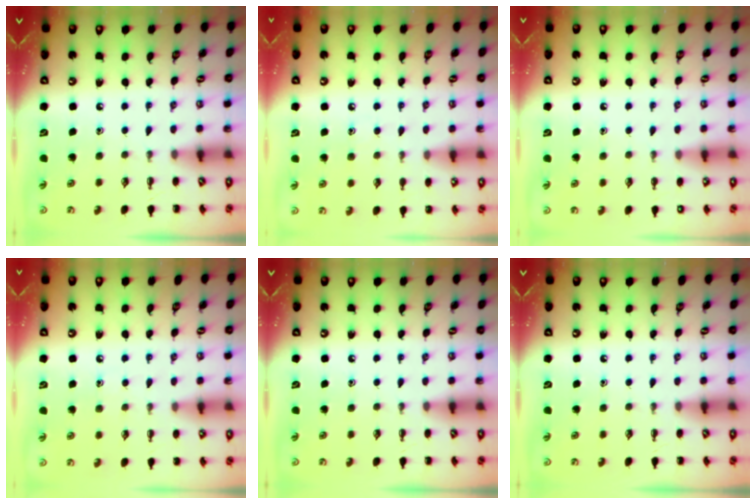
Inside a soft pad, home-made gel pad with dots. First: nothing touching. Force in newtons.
{"total": 6.9, "press": 6.7, "slide": 1.8}
{"total": 2.6, "press": 2.1, "slide": 1.6}
{"total": 4.8, "press": 4.6, "slide": 1.4}
{"total": 0.0}
{"total": 0.0}